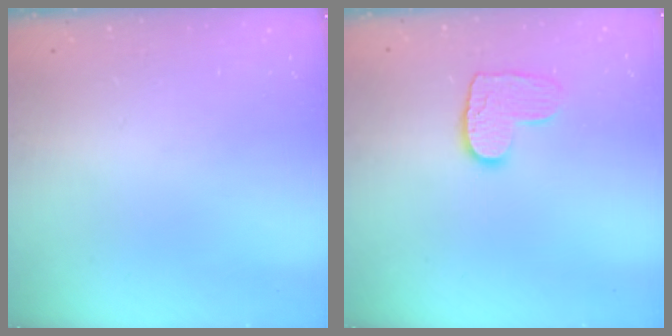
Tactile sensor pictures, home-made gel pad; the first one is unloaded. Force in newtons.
{"total": 8.9, "press": 8.9, "slide": 0.4}